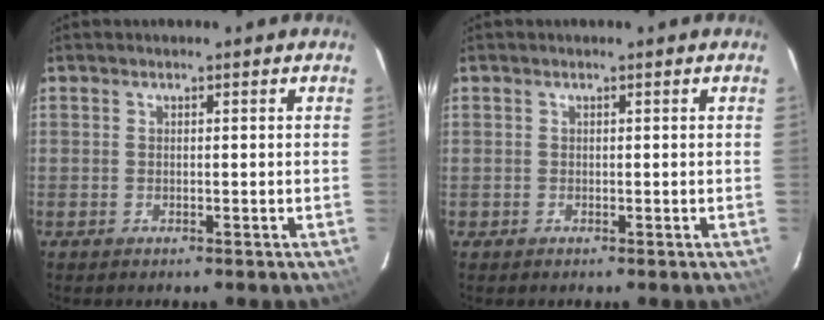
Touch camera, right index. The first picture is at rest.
{"total": 1.0, "force": [-0.2, 0.9, 0.0], "torque": [0.001, 0.004, -0.003]}